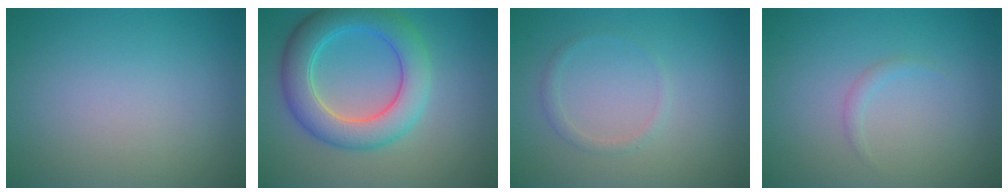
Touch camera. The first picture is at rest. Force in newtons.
{"total": 6.4, "press": 6.4, "slide": 0.5}
{"total": 1.0, "press": 1.0, "slide": 0.1}
{"total": 0.7, "press": 0.7, "slide": 0.1}